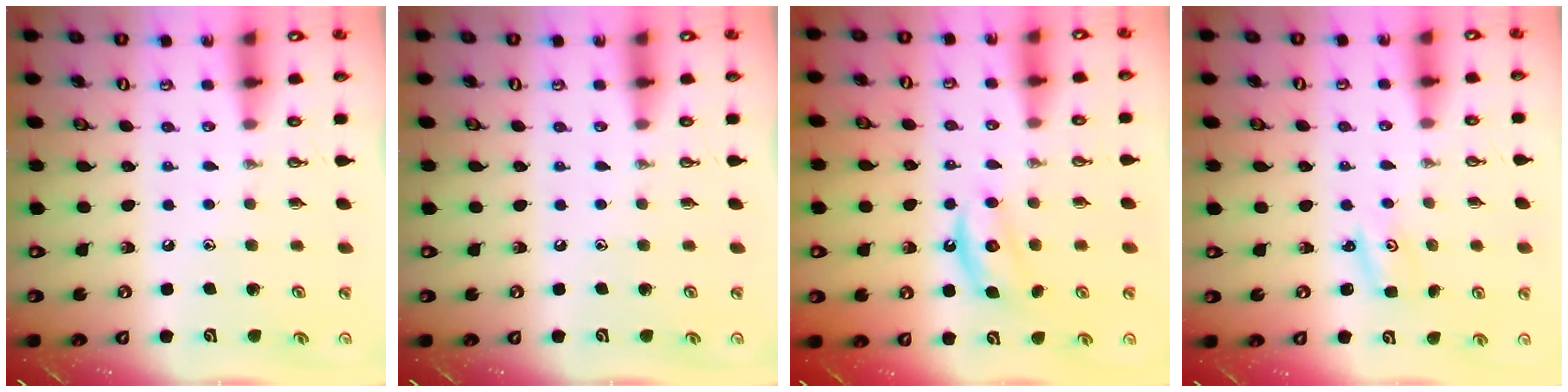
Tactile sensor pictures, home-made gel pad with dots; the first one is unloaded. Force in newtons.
{"total": 0.0}
{"total": 5.6, "press": 5.5, "slide": 0.9}
{"total": 2.2, "press": 2.2, "slide": 0.3}